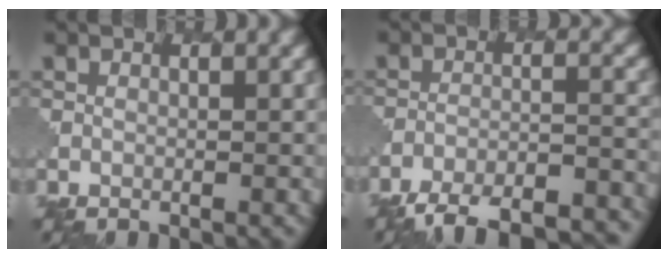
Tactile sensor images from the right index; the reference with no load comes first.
{"total": 10.8, "force": [-9.6, 2.6, 4.0], "torque": [-0.062, -0.011, -0.129]}